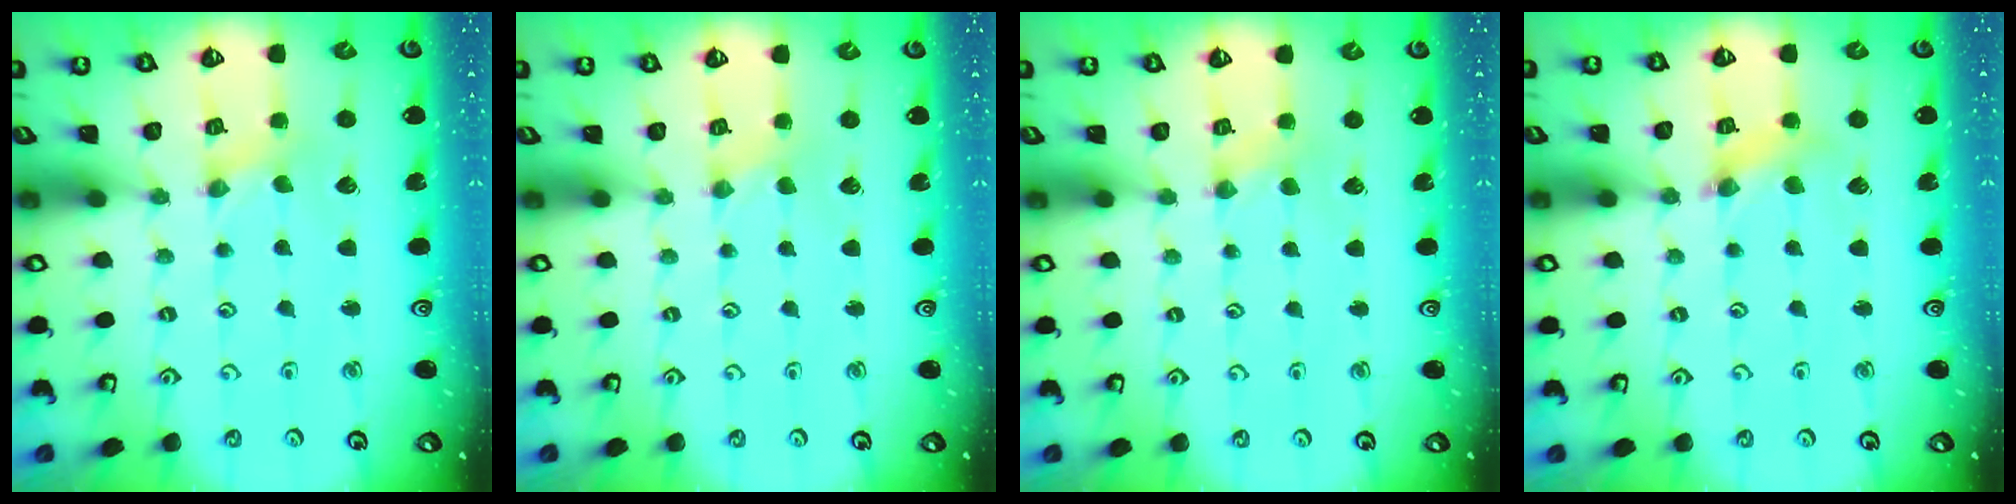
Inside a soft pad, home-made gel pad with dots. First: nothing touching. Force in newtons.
{"total": 0.0}
{"total": 2.1, "press": 2.1, "slide": 0.6}
{"total": 4.7, "press": 4.7, "slide": 0.3}